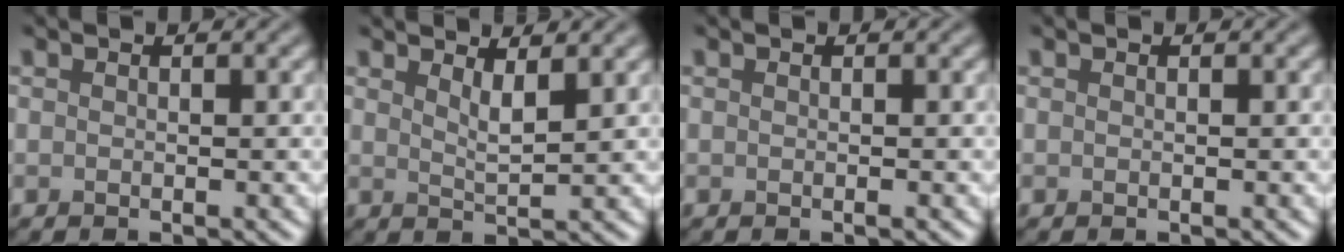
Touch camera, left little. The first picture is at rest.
{"total": 2.2, "force": [1.5, 0.5, 1.5], "torque": [-0.021, -0.005, 0.024]}
{"total": 0.0}
{"total": 0.0}